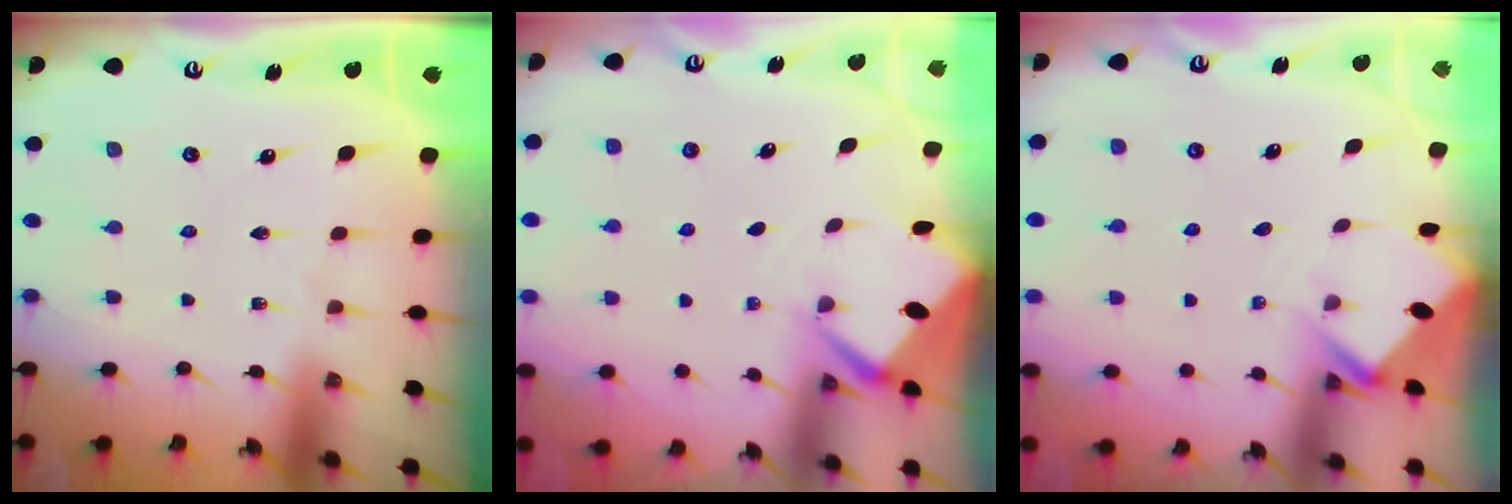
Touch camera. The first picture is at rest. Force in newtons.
{"total": 2.7, "press": 2.7, "slide": 0.2}
{"total": 2.5, "press": 2.5, "slide": 0.2}